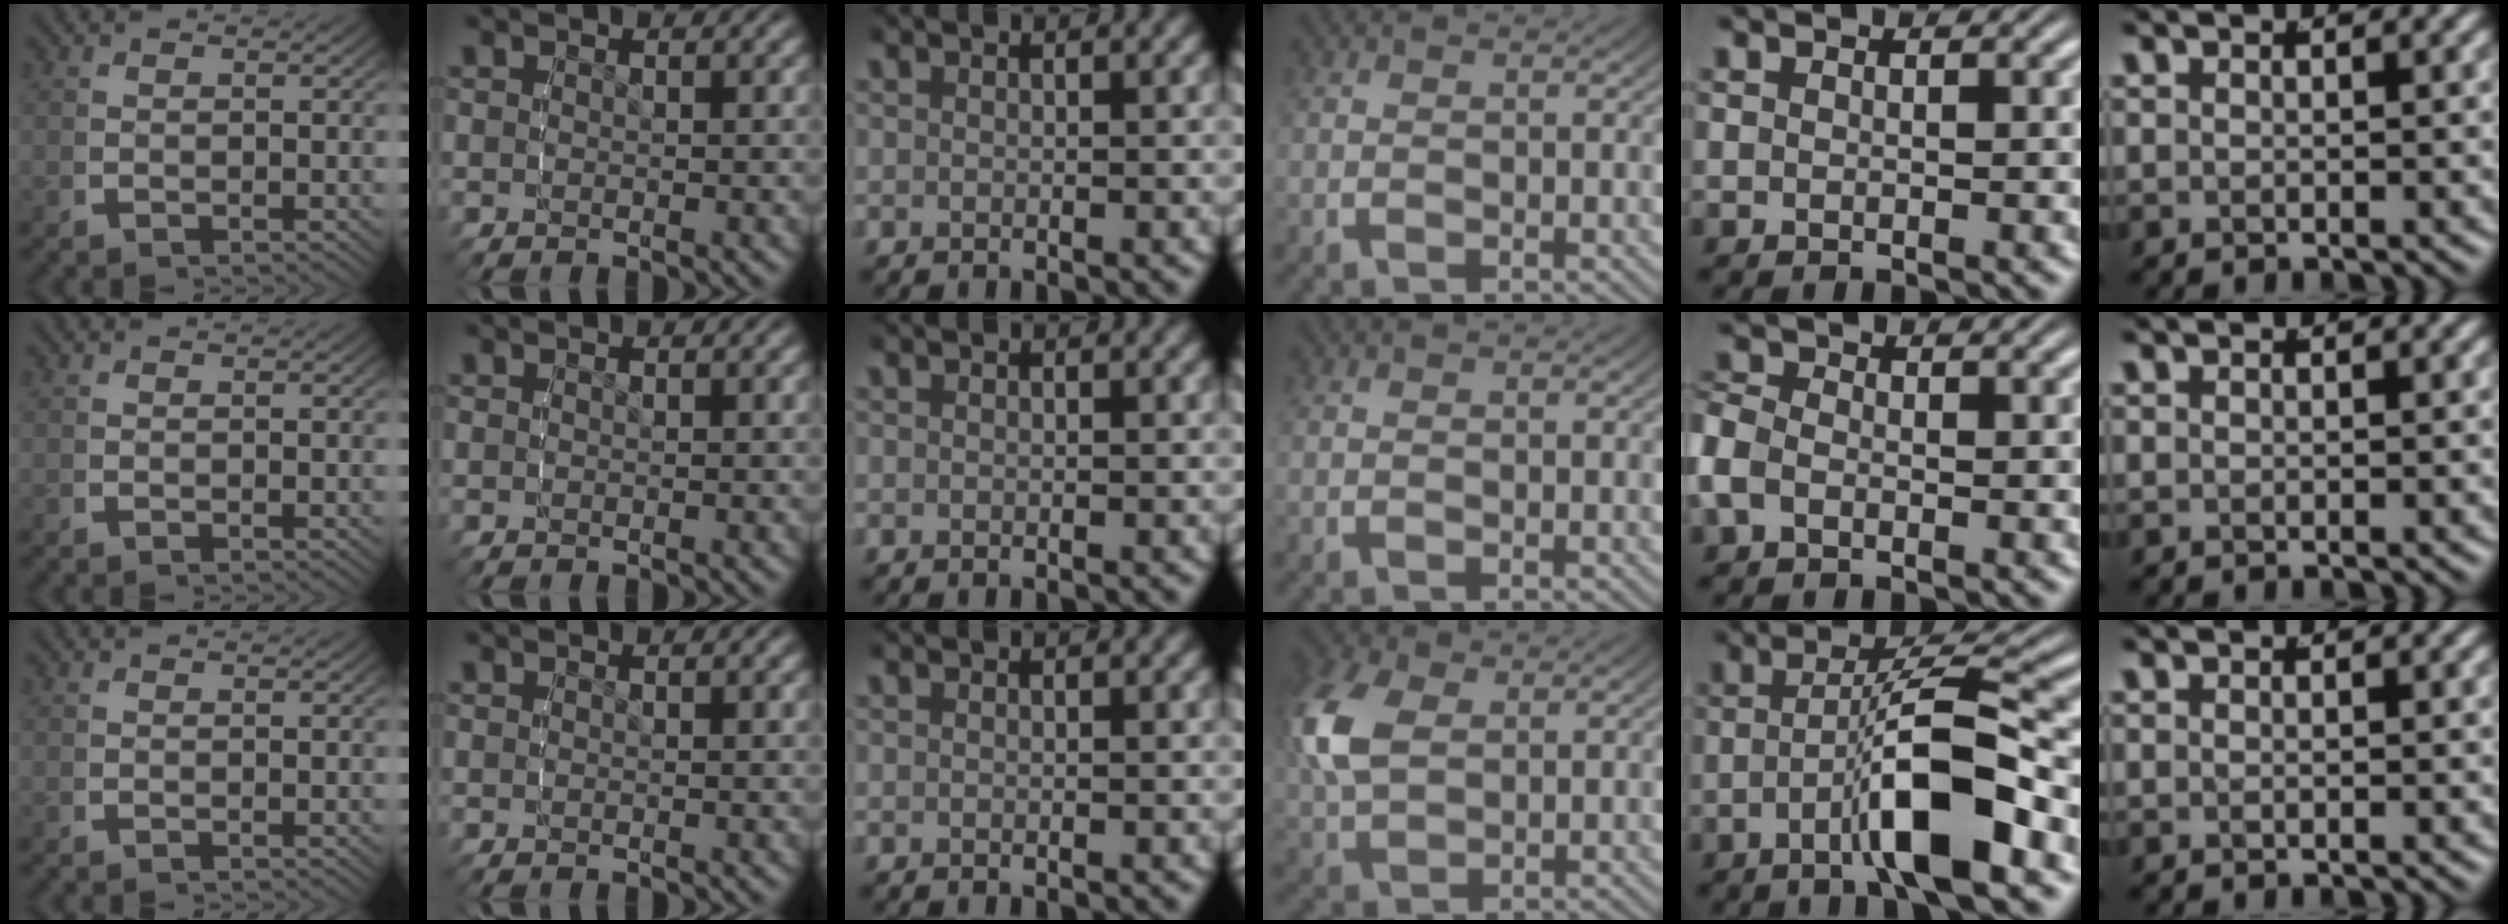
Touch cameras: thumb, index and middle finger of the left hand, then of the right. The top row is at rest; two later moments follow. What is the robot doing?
{"motion": "lift_and_place", "object": "markers"}